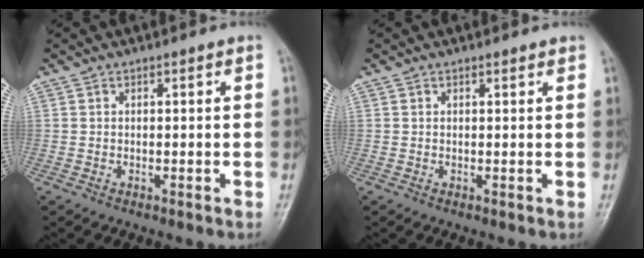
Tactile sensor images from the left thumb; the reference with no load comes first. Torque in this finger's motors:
{"motor_torque": [-0.12, -0.01, -0.27, -0.12, 0.01]}